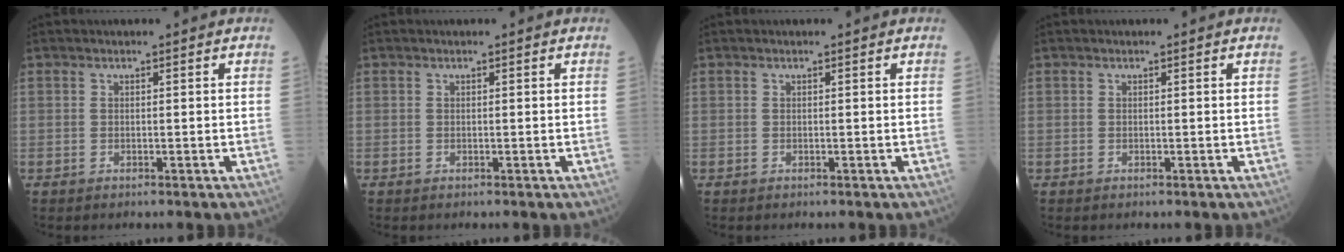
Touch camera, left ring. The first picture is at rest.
{"total": 0.0}
{"total": 0.0}
{"total": 0.0}